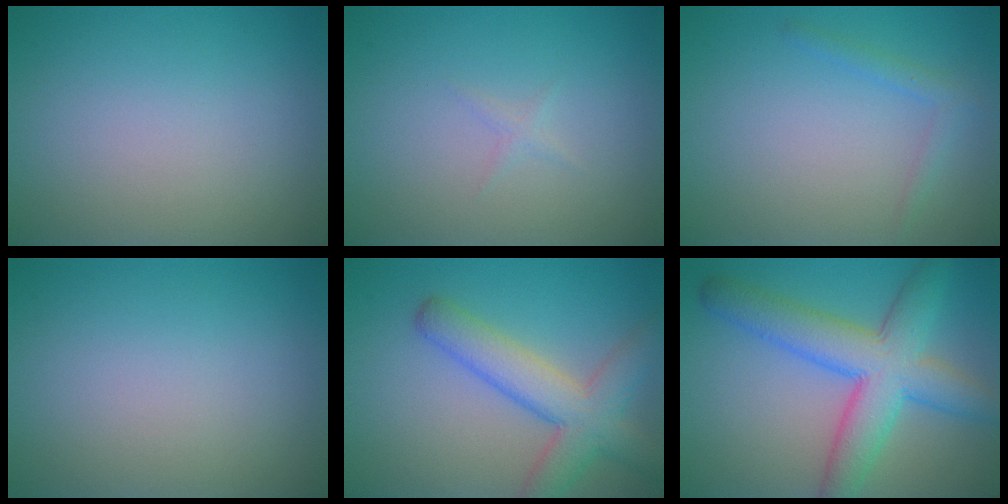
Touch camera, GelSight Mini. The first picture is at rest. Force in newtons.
{"total": 0.6, "press": 0.6, "slide": 0.0}
{"total": 1.3, "press": 1.3, "slide": 0.1}
{"total": 0.0}
{"total": 6.0, "press": 5.9, "slide": 0.3}
{"total": 7.7, "press": 7.7, "slide": 0.2}